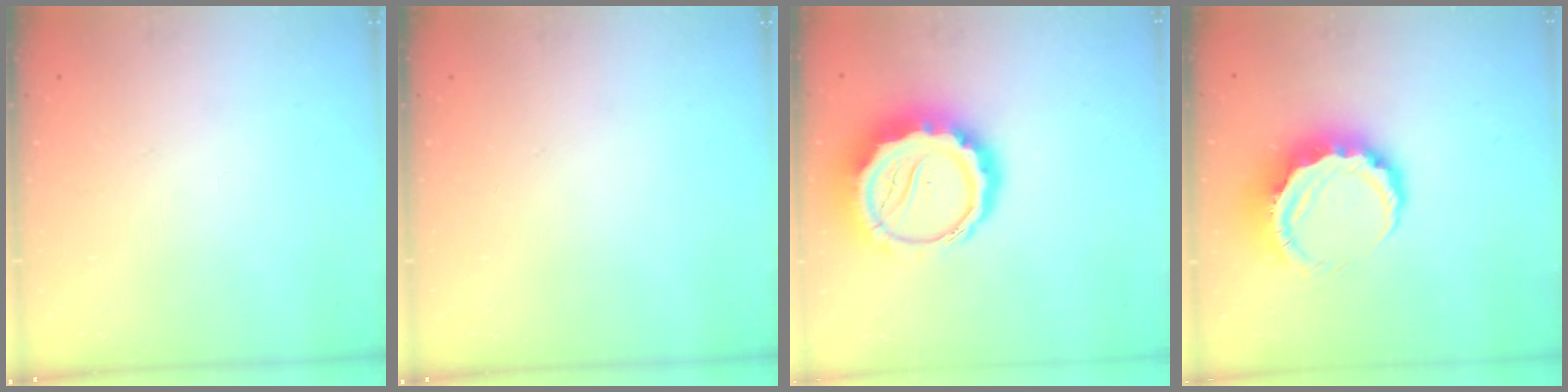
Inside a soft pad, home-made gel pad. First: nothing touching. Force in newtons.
{"total": 0.0}
{"total": 14.7, "press": 14.4, "slide": 3.1}
{"total": 9.0, "press": 8.9, "slide": 1.8}